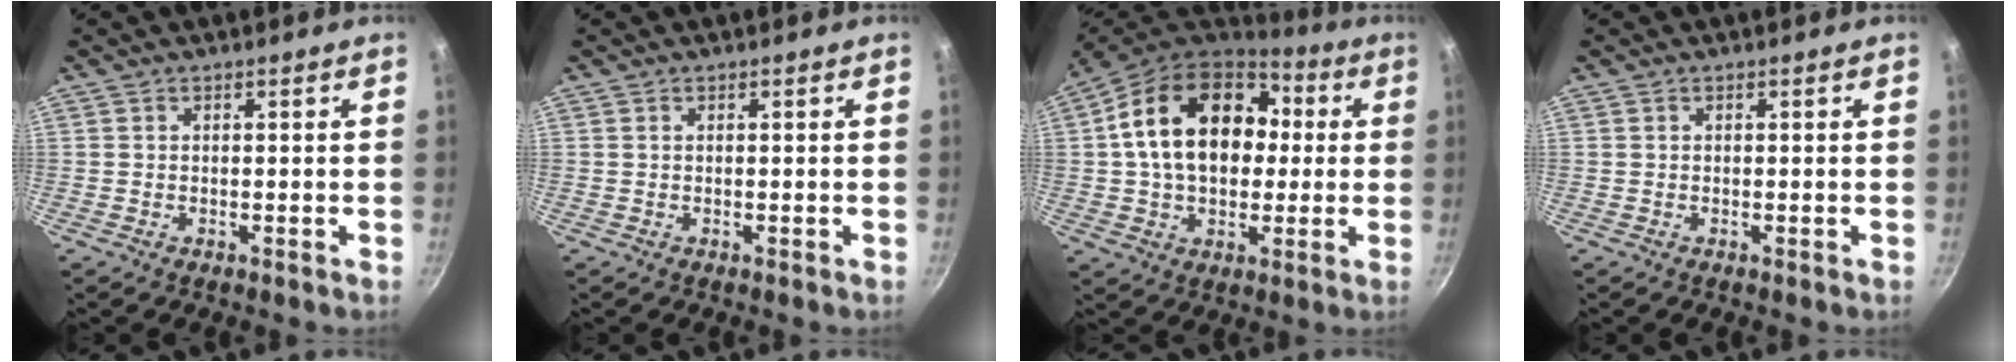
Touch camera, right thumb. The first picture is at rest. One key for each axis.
{"total": 0.0}
{"total": 21.2, "fx": 3.1, "fy": 15.0, "fz": 14.6, "tx": -0.220, "ty": 0.030, "tz": 0.045}
{"total": 0.0}